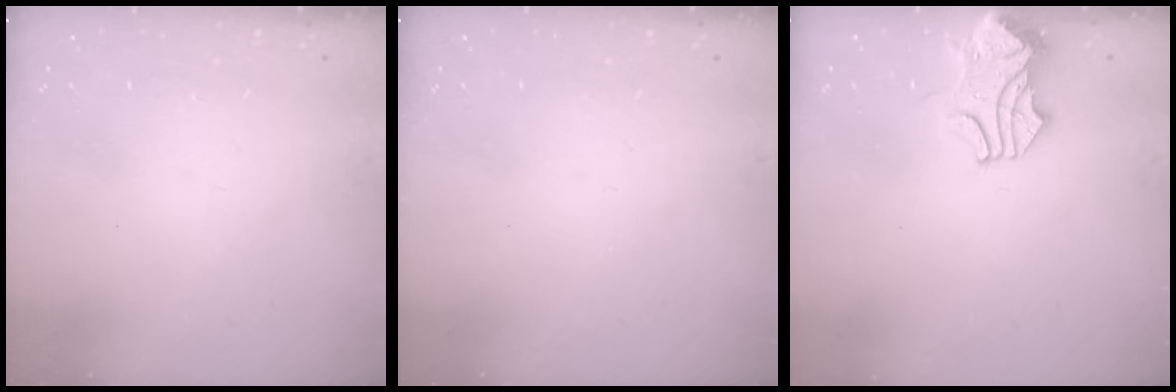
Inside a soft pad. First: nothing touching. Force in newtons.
{"total": 0.0}
{"total": 1.9, "press": 1.8, "slide": 0.8}